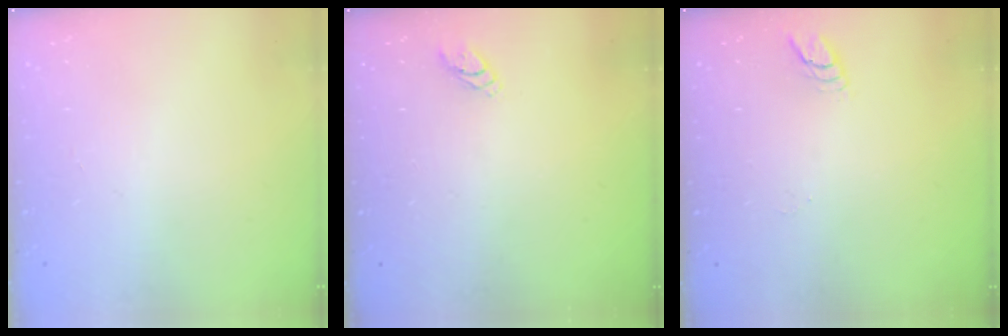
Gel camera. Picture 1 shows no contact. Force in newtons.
{"total": 3.1, "press": 3.1, "slide": 0.3}
{"total": 4.4, "press": 4.3, "slide": 0.4}